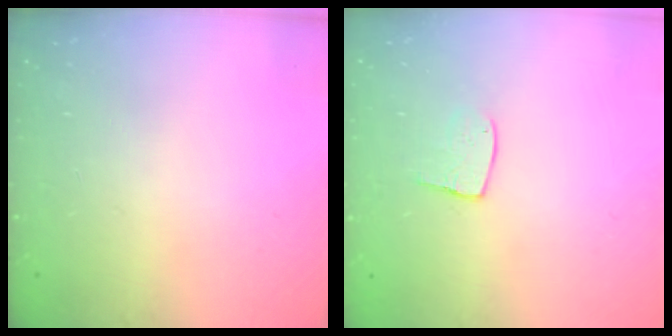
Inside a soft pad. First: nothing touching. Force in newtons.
{"total": 7.5, "press": 7.5, "slide": 0.4}